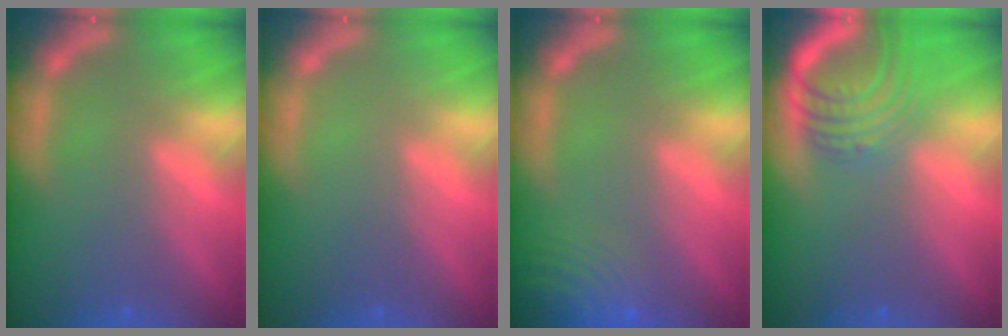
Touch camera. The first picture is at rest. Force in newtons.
{"total": 0.0}
{"total": 9.5}
{"total": 7.6}